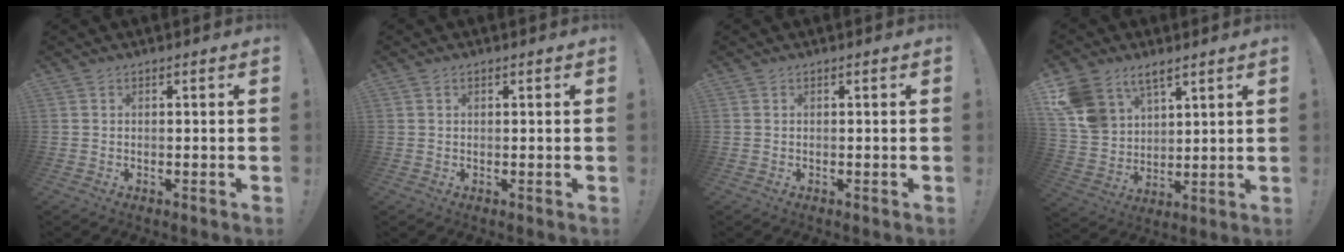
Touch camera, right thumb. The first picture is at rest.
{"total": 0.6, "force": [0.3, 0.4, 0.3], "torque": [0.000, 0.000, 0.004]}
{"total": 0.0}
{"total": 11.9, "force": [8.1, 7.6, 4.3], "torque": [-0.085, -0.045, 0.165]}